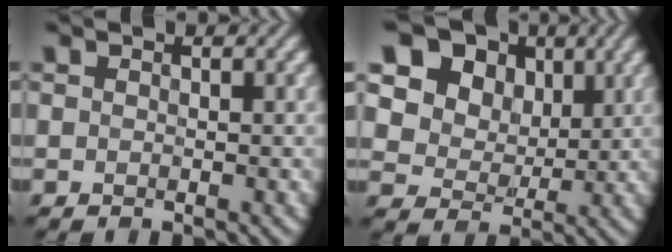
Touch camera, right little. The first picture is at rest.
{"total": 15.2, "force": [7.2, 11.4, 6.9], "torque": [-0.177, 0.029, 0.137]}